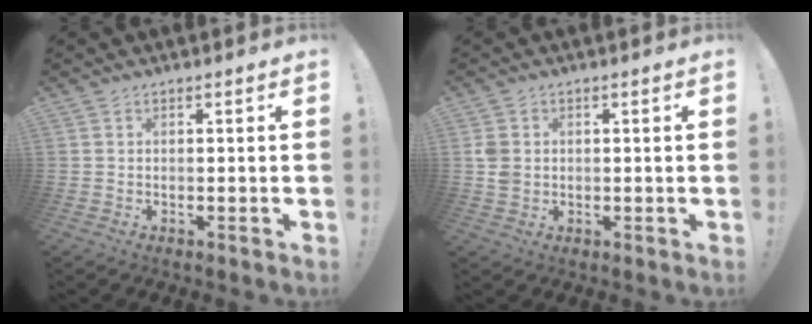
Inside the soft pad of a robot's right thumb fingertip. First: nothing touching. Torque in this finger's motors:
{"motor_torque": [0.23, 0.88, 0.29, 0.20, -0.03]}